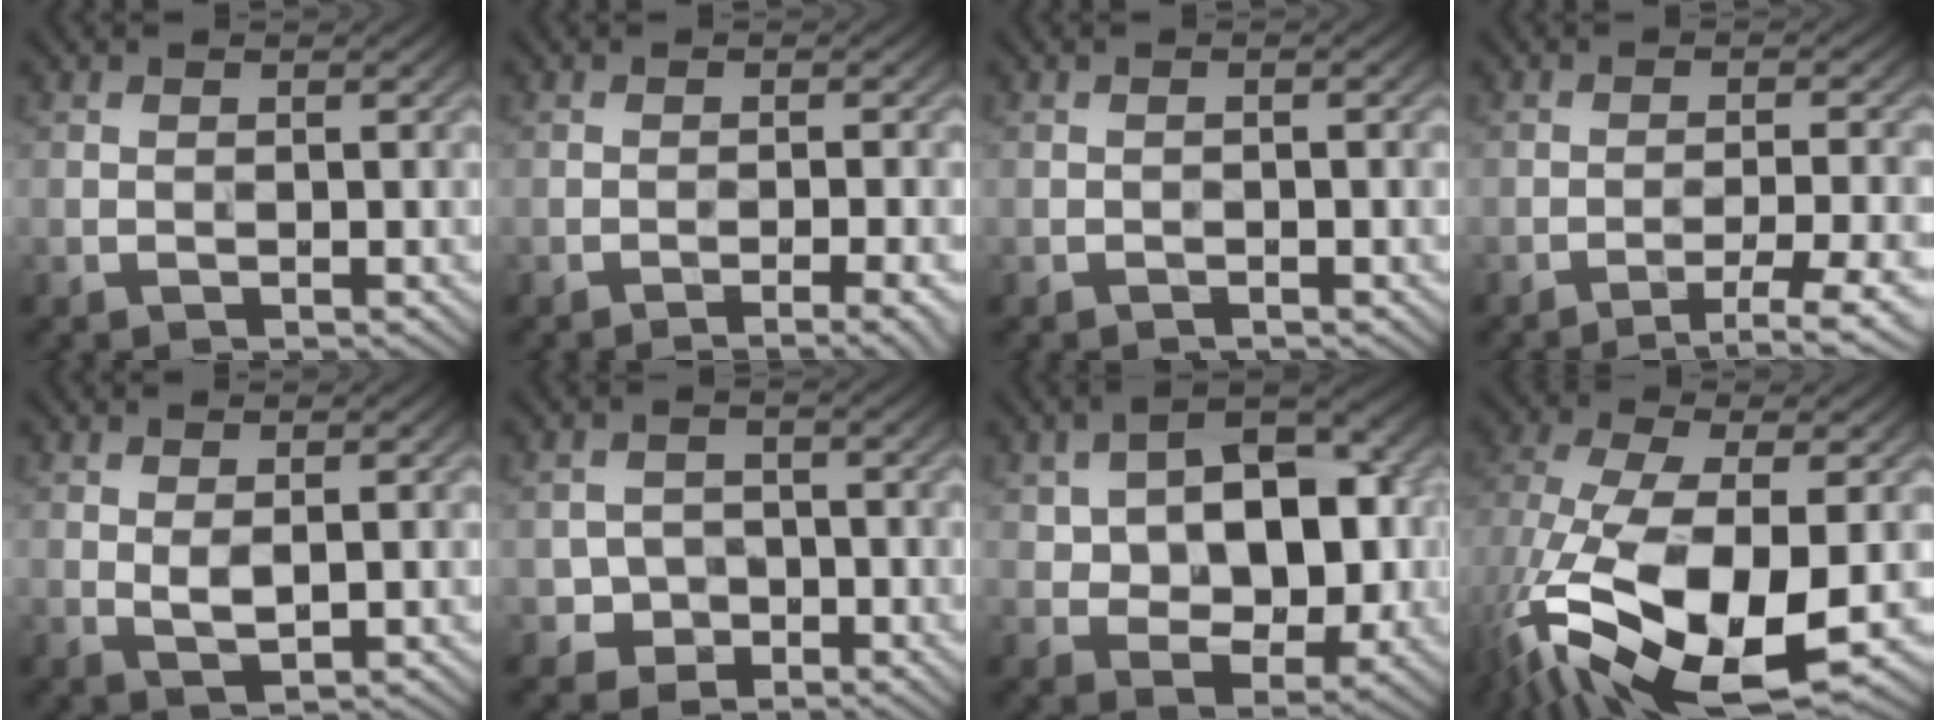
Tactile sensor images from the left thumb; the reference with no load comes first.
{"total": 3.3, "force": [-2.1, 0.2, 2.5], "torque": [-0.042, 0.011, -0.032]}
{"total": 0.6, "force": [-0.5, 0.0, 0.4], "torque": [-0.007, 0.006, -0.008]}
{"total": 4.4, "force": [-2.7, 0.4, 3.4], "torque": [-0.065, 0.011, -0.042]}
{"total": 1.9, "force": [0.4, 0.6, 1.7], "torque": [-0.040, 0.000, 0.012]}
{"total": 2.8, "force": [-1.3, 2.4, 0.7], "torque": [-0.008, 0.004, -0.026]}
{"total": 12.2, "force": [1.1, 7.6, 9.5], "torque": [-0.145, 0.016, 0.017]}
{"total": 15.4, "force": [-4.7, 6.9, 13.0], "torque": [-0.294, -0.021, -0.080]}